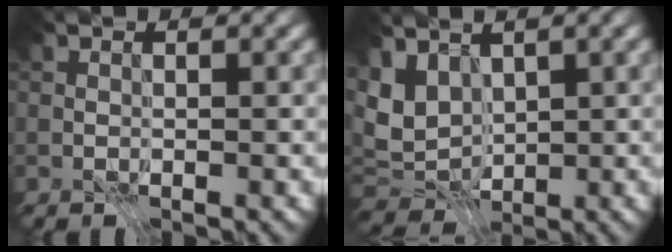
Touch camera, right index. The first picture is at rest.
{"total": 6.0, "force": [1.5, 4.2, 4.0], "torque": [-0.083, 0.001, 0.029]}